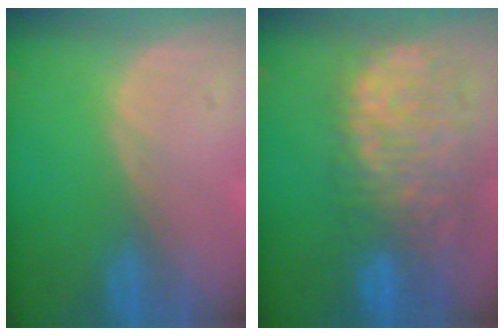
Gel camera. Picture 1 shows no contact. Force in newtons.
{"total": 12.3, "press": 10.1, "slide": 7.0}